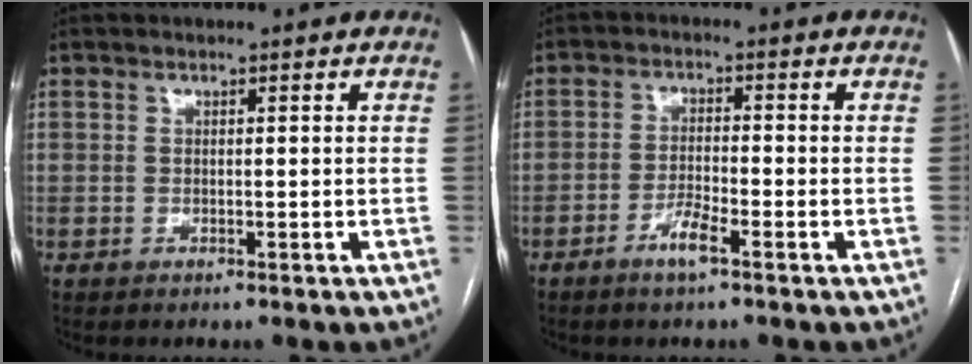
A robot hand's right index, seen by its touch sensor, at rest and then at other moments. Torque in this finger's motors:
{"motor_torque": [0.46, -0.28, 0.07, 0.02]}